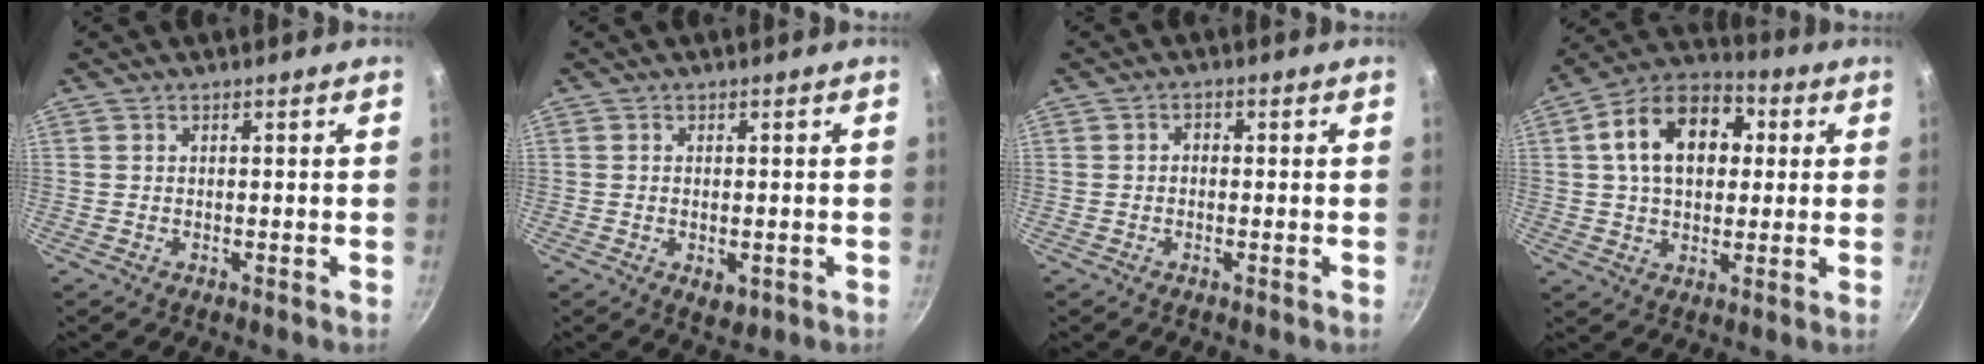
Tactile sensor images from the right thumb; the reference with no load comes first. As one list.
[{"total": 3.3, "force": [-0.8, 2.0, 2.5], "torque": [-0.036, -0.009, -0.010]}, {"total": 1.4, "force": [-0.2, 1.2, 0.8], "torque": [-0.014, 0.008, -0.006]}, {"total": 16.6, "force": [3.4, 11.3, 11.7], "torque": [-0.161, 0.025, 0.038]}]